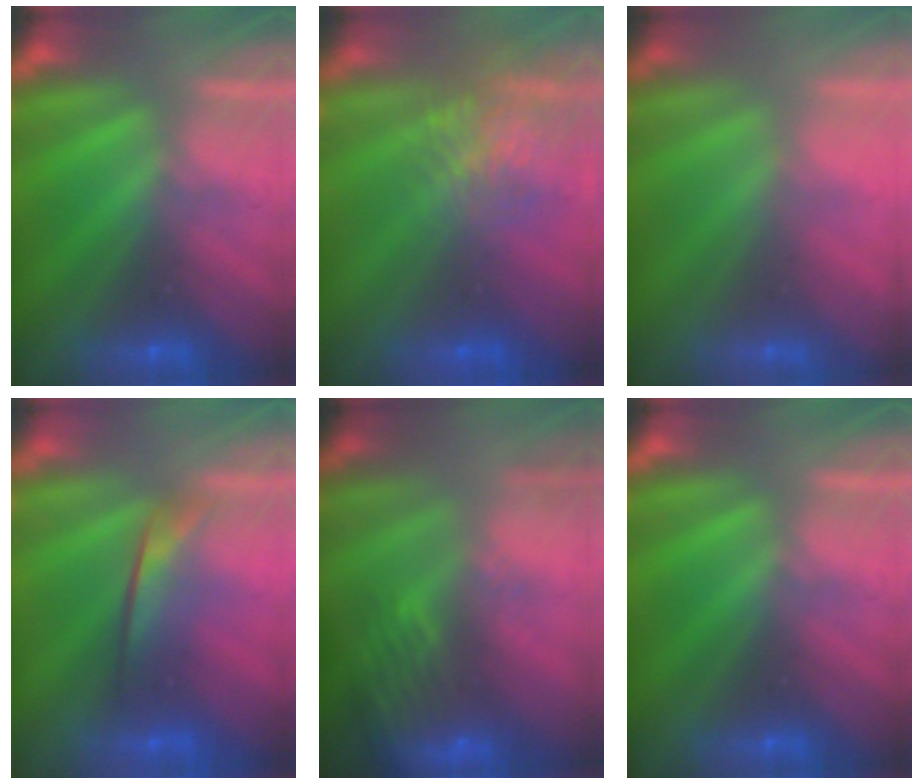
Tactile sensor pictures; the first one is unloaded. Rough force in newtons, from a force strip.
{"total": 7.6}
{"total": 2.1}
{"total": 2.0}
{"total": 6.1}
{"total": 0.0}